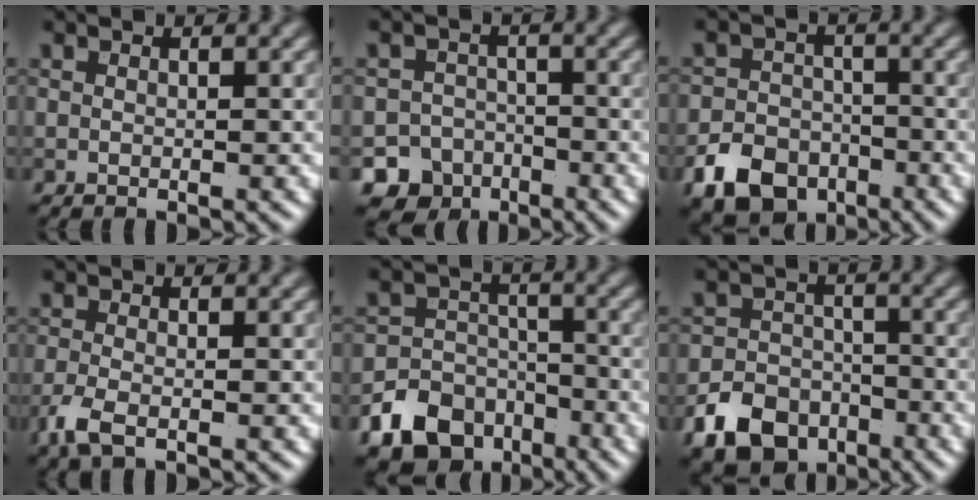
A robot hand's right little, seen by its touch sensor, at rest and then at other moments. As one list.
[{"total": 6.0, "force": [-4.0, 4.4, 0.4], "torque": [0.022, -0.008, -0.064]}, {"total": 5.8, "force": [-3.3, 4.1, 2.4], "torque": [-0.043, -0.007, -0.063]}, {"total": 2.5, "force": [-1.5, 0.9, 1.8], "torque": [-0.049, -0.009, -0.039]}, {"total": 8.5, "force": [-5.2, 6.1, 2.8], "torque": [-0.037, -0.012, -0.104]}, {"total": 6.6, "force": [-3.9, 4.6, 2.6], "torque": [-0.041, -0.009, -0.073]}]